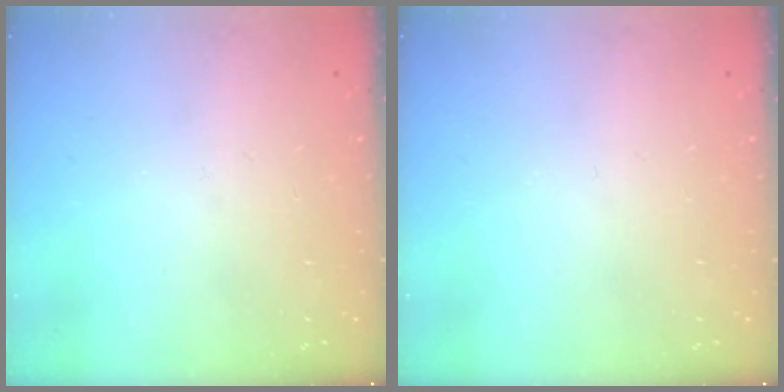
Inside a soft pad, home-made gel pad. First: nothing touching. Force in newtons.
{"total": 0.0}